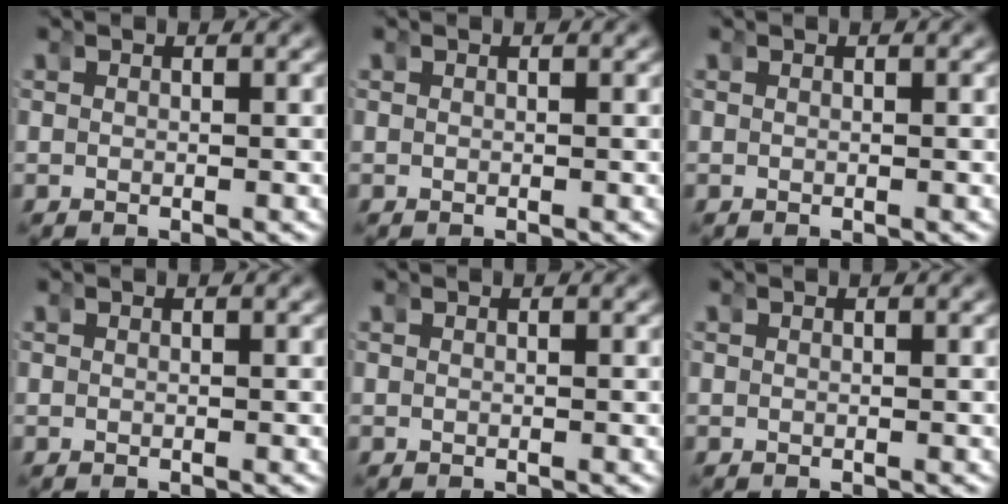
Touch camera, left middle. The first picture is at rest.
{"total": 0.0}
{"total": 0.0}
{"total": 0.0}
{"total": 0.0}
{"total": 0.0}